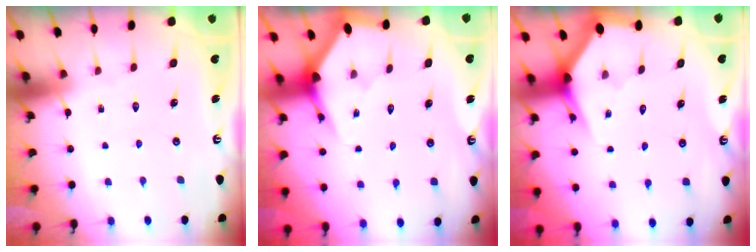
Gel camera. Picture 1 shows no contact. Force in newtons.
{"total": 3.3, "press": 3.3, "slide": 0.2}
{"total": 3.0, "press": 3.0, "slide": 0.0}